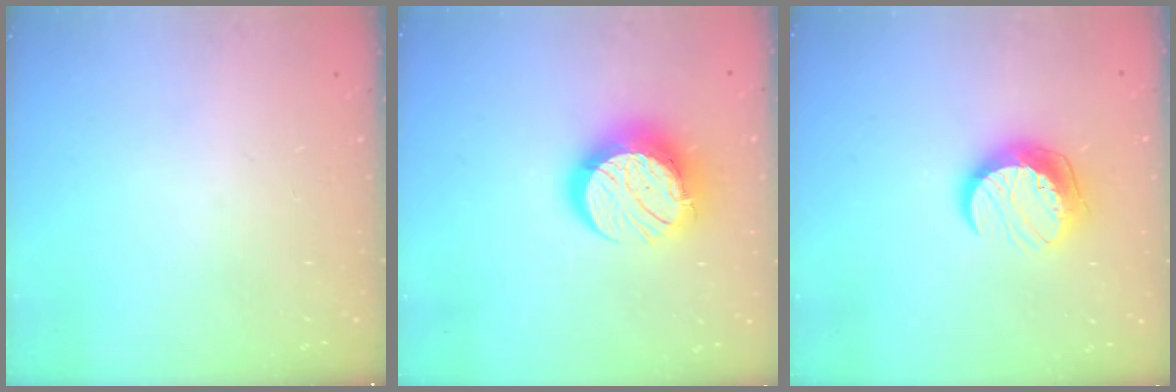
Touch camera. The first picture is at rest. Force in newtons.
{"total": 15.0, "press": 14.9, "slide": 1.2}
{"total": 11.5, "press": 11.5, "slide": 0.6}